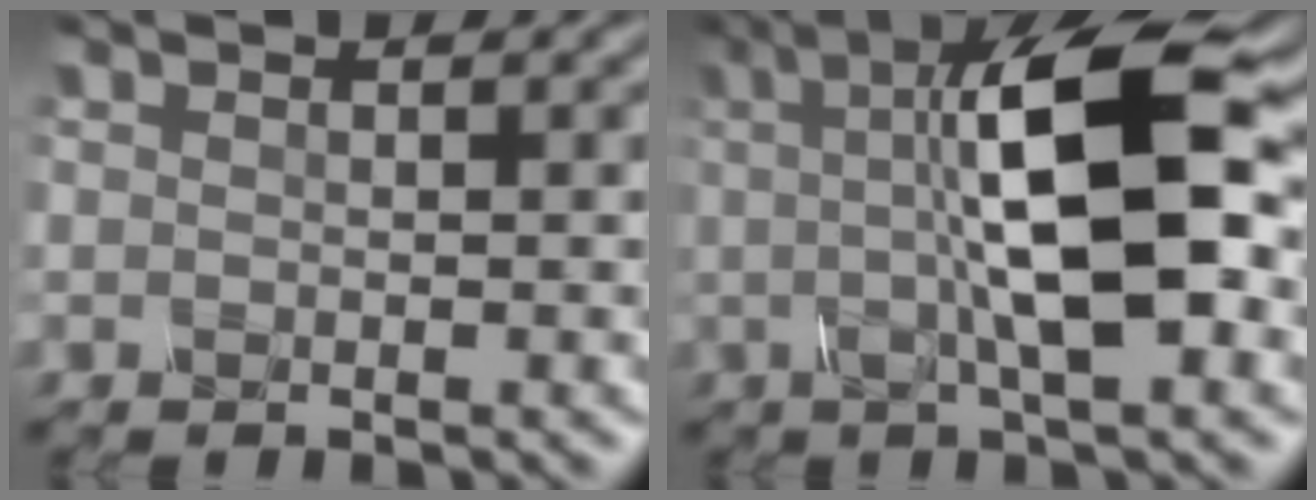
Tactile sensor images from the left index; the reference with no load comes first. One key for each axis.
{"total": 10.5, "fx": 1.2, "fy": 2.7, "fz": 10.1, "tx": -0.152, "ty": 0.011, "tz": 0.015}